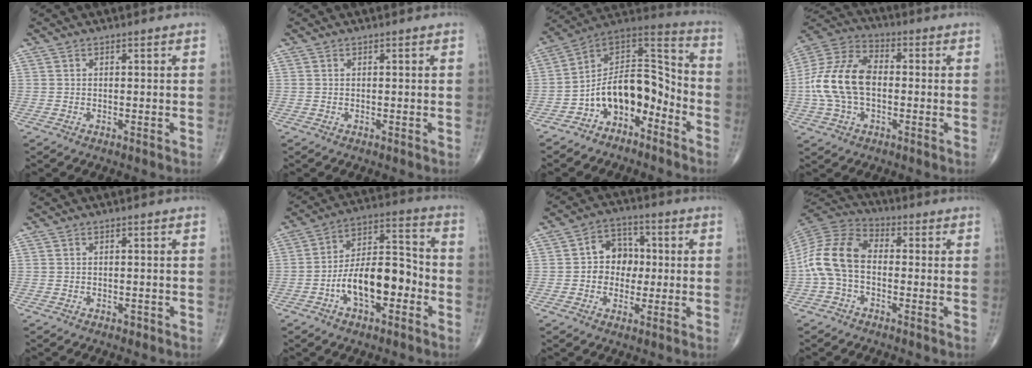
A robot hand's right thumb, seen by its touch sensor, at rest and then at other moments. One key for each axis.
{"total": 0.0}
{"total": 13.8, "fx": -6.3, "fy": 8.3, "fz": 9.0, "tx": -0.106, "ty": 0.100, "tz": -0.114}
{"total": 15.3, "fx": -1.0, "fy": 9.6, "fz": 11.9, "tx": -0.239, "ty": 0.033, "tz": -0.021}
{"total": 0.8, "fx": -0.5, "fy": 0.6, "fz": 0.3, "tx": -0.006, "ty": 0.004, "tz": -0.008}
{"total": 14.5, "fx": -4.5, "fy": 7.3, "fz": 11.7, "tx": -0.178, "ty": 0.048, "tz": -0.081}
{"total": 8.6, "fx": -0.1, "fy": 6.9, "fz": 5.0, "tx": -0.037, "ty": 0.022, "tz": -0.011}
{"total": 11.8, "fx": -1.5, "fy": 7.6, "fz": 8.9, "tx": -0.180, "ty": 0.034, "tz": -0.042}